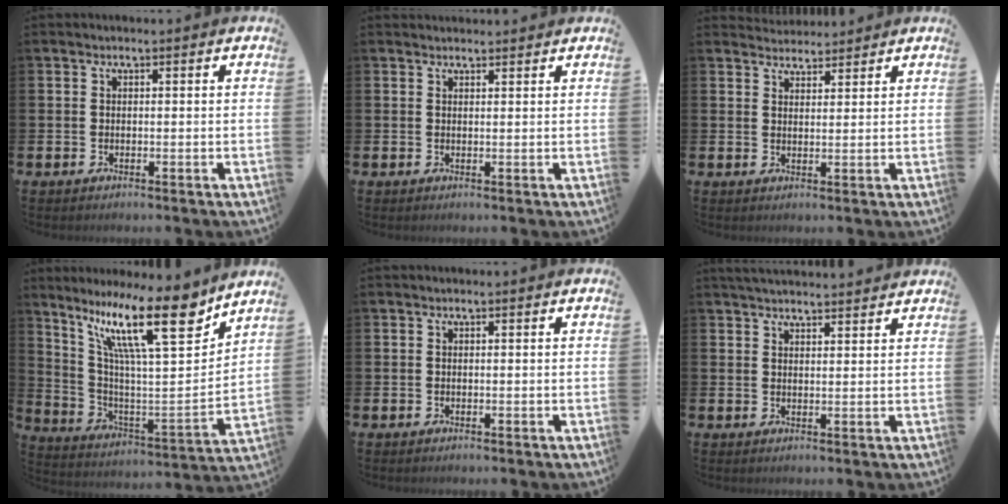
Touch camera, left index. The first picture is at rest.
{"total": 1.2, "force": [1.1, 0.3, 0.0], "torque": [0.009, -0.004, 0.020]}
{"total": 3.2, "force": [3.1, 0.8, -0.1], "torque": [-0.005, -0.013, 0.058]}
{"total": 17.4, "force": [11.4, 4.1, 12.5], "torque": [-0.239, -0.056, 0.186]}
{"total": 0.0}
{"total": 3.1, "force": [3.1, 0.2, 0.4], "torque": [-0.013, -0.014, 0.056]}